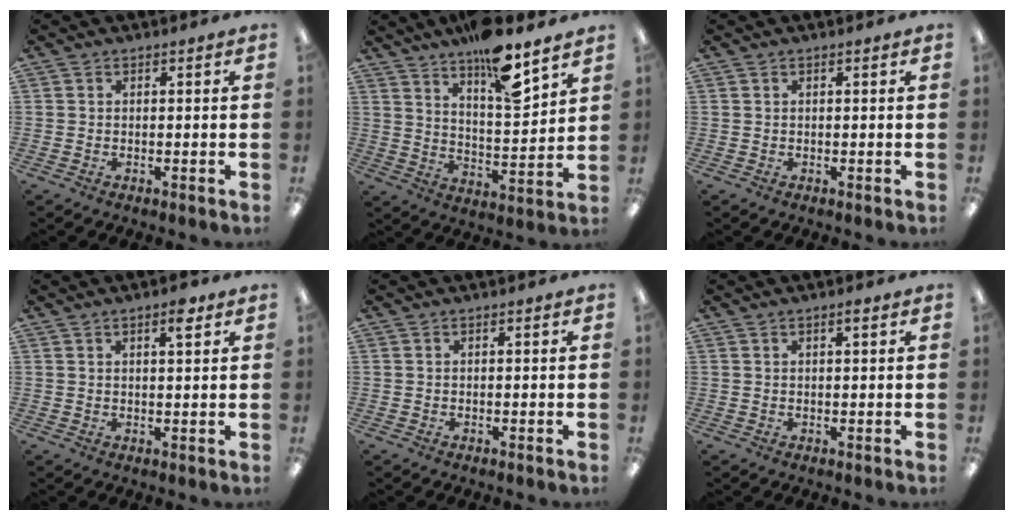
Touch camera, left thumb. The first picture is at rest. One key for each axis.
{"total": 13.3, "fx": 10.6, "fy": 2.8, "fz": 7.5, "tx": -0.121, "ty": -0.069, "tz": 0.180}
{"total": 0.0}
{"total": 3.7, "fx": 2.3, "fy": 1.0, "fz": 2.7, "tx": -0.035, "ty": -0.007, "tz": 0.035}
{"total": 0.0}
{"total": 1.4, "fx": 1.0, "fy": 0.3, "fz": 1.1, "tx": -0.022, "ty": 0.002, "tz": 0.016}